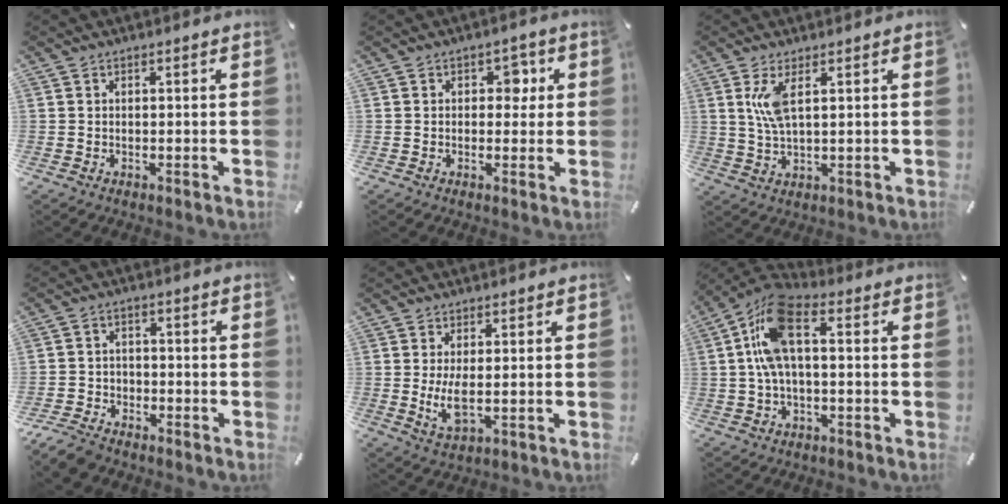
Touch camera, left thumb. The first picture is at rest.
{"total": 4.0, "force": [0.8, 2.9, 2.7], "torque": [-0.011, -0.007, -0.001]}
{"total": 6.1, "force": [2.4, 1.8, 5.3], "torque": [-0.121, 0.000, 0.040]}
{"total": 5.7, "force": [-4.6, 3.2, 1.4], "torque": [-0.035, 0.023, -0.091]}
{"total": 6.0, "force": [0.1, 2.2, 5.5], "torque": [-0.117, -0.013, -0.004]}
{"total": 12.7, "force": [2.0, 6.1, 10.9], "torque": [-0.229, 0.001, 0.038]}